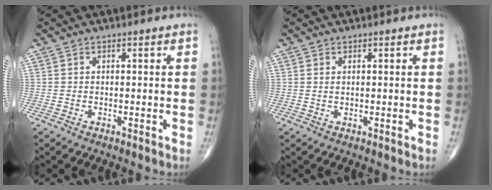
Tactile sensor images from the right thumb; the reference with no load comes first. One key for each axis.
{"total": 0.7, "fx": 0.3, "fy": 0.2, "fz": 0.5, "tx": -0.008, "ty": 0.000, "tz": 0.006}